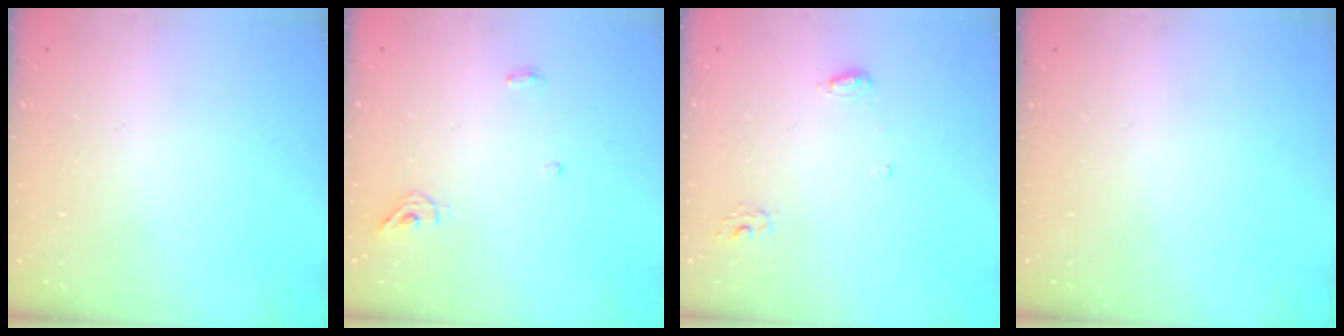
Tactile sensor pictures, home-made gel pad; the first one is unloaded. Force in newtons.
{"total": 5.1, "press": 5.0, "slide": 0.8}
{"total": 4.7, "press": 4.7, "slide": 0.4}
{"total": 0.0}